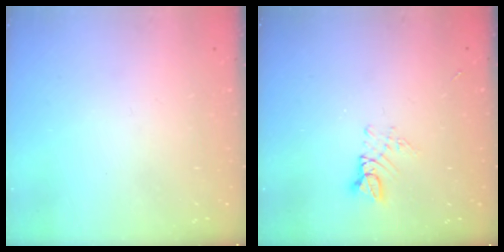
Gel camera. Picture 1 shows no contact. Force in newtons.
{"total": 4.5, "press": 4.5, "slide": 0.3}